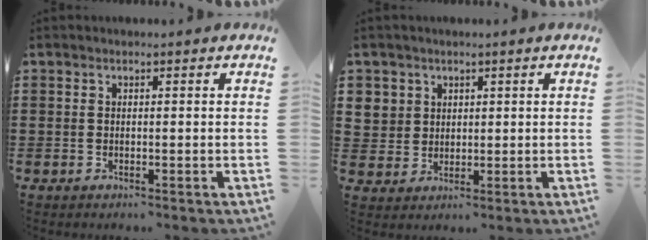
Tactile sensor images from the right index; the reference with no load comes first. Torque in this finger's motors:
{"motor_torque": [-0.43, 0.34, 0.08, 0.01]}